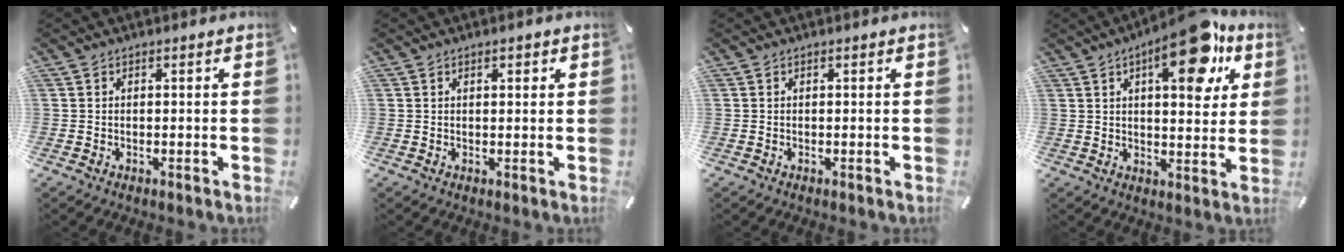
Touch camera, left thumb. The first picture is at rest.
{"total": 1.5, "force": [0.7, 0.7, 1.1], "torque": [-0.023, 0.004, 0.011]}
{"total": 0.0}
{"total": 17.3, "force": [9.2, 7.2, 12.8], "torque": [-0.162, -0.045, 0.142]}